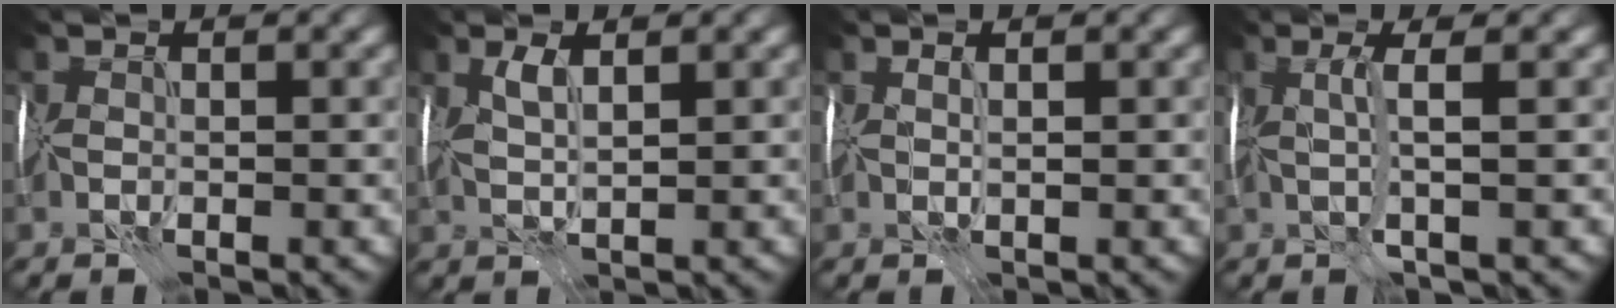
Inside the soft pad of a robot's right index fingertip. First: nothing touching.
{"total": 1.9, "force": [1.1, 0.4, 1.5], "torque": [-0.035, 0.011, 0.023]}
{"total": 0.8, "force": [0.6, 0.2, 0.5], "torque": [-0.004, 0.011, 0.011]}
{"total": 2.2, "force": [0.4, 0.2, 2.2], "torque": [-0.038, 0.006, 0.008]}